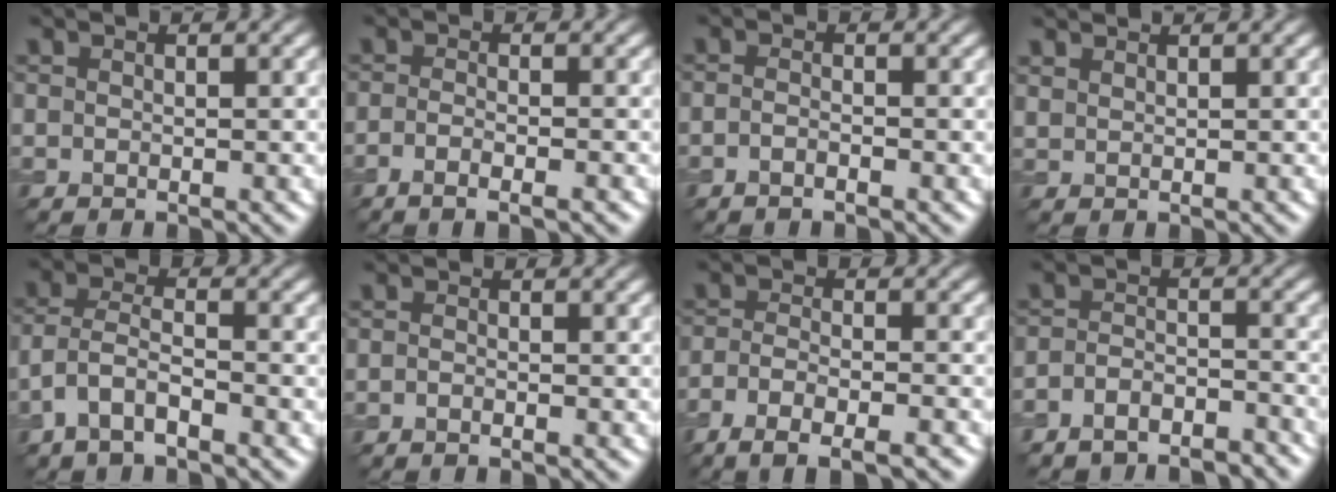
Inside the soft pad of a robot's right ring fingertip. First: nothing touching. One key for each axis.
{"total": 2.6, "fx": -1.4, "fy": 0.7, "fz": 2.1, "tx": -0.031, "ty": -0.004, "tz": -0.027}
{"total": 1.1, "fx": -0.6, "fy": 0.3, "fz": 0.8, "tx": -0.017, "ty": -0.001, "tz": -0.014}
{"total": 1.4, "fx": 1.4, "fy": 0.2, "fz": 0.2, "tx": -0.010, "ty": 0.001, "tz": 0.027}
{"total": 3.4, "fx": -2.0, "fy": 1.3, "fz": 2.5, "tx": -0.055, "ty": 0.006, "tz": -0.046}
{"total": 0.6, "fx": -0.3, "fy": 0.2, "fz": 0.4, "tx": -0.008, "ty": -0.003, "tz": -0.007}
{"total": 5.7, "fx": -3.8, "fy": 1.5, "fz": 3.9, "tx": -0.066, "ty": -0.009, "tz": -0.068}
{"total": 4.7, "fx": -4.2, "fy": 1.5, "fz": 1.4, "tx": -0.024, "ty": -0.009, "tz": -0.070}